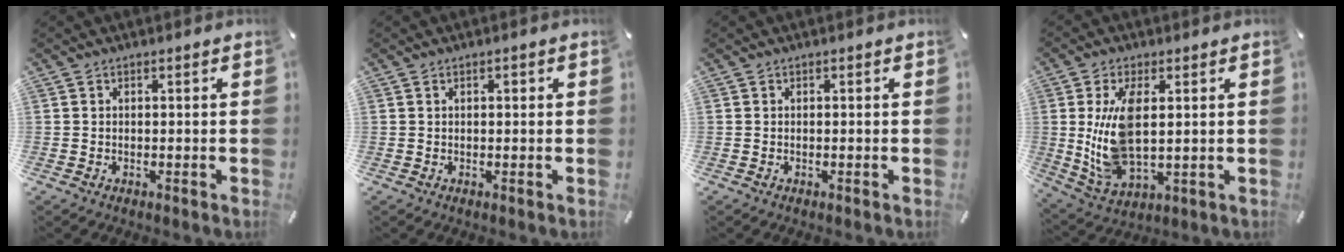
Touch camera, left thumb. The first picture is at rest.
{"total": 0.8, "force": [0.2, 0.4, 0.7], "torque": [-0.014, 0.003, 0.003]}
{"total": 0.0}
{"total": 12.5, "force": [2.1, 5.9, 10.8], "torque": [-0.243, -0.017, 0.035]}